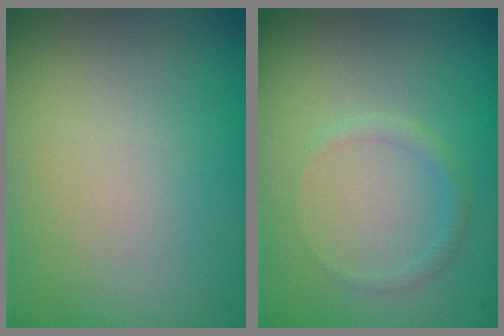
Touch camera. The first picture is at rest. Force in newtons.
{"total": 0.9, "press": 0.9, "slide": 0.1}